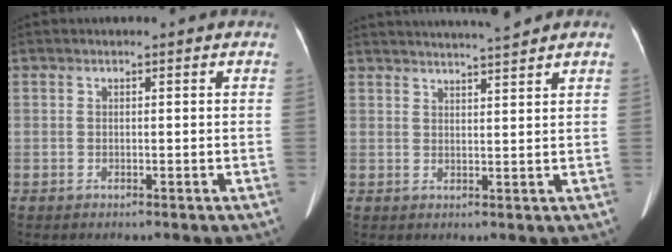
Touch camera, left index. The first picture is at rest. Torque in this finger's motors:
{"motor_torque": [-0.44, -0.58, -0.08, 0.01]}